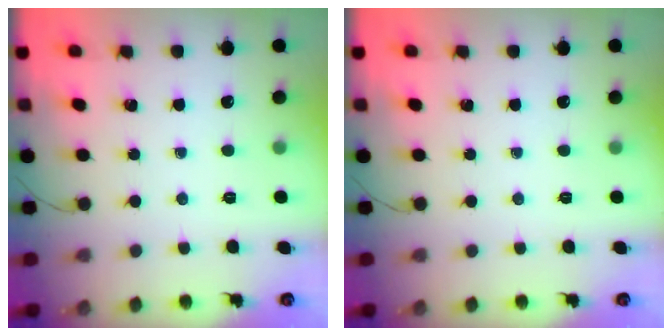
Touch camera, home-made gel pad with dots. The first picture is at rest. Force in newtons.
{"total": 0.0}